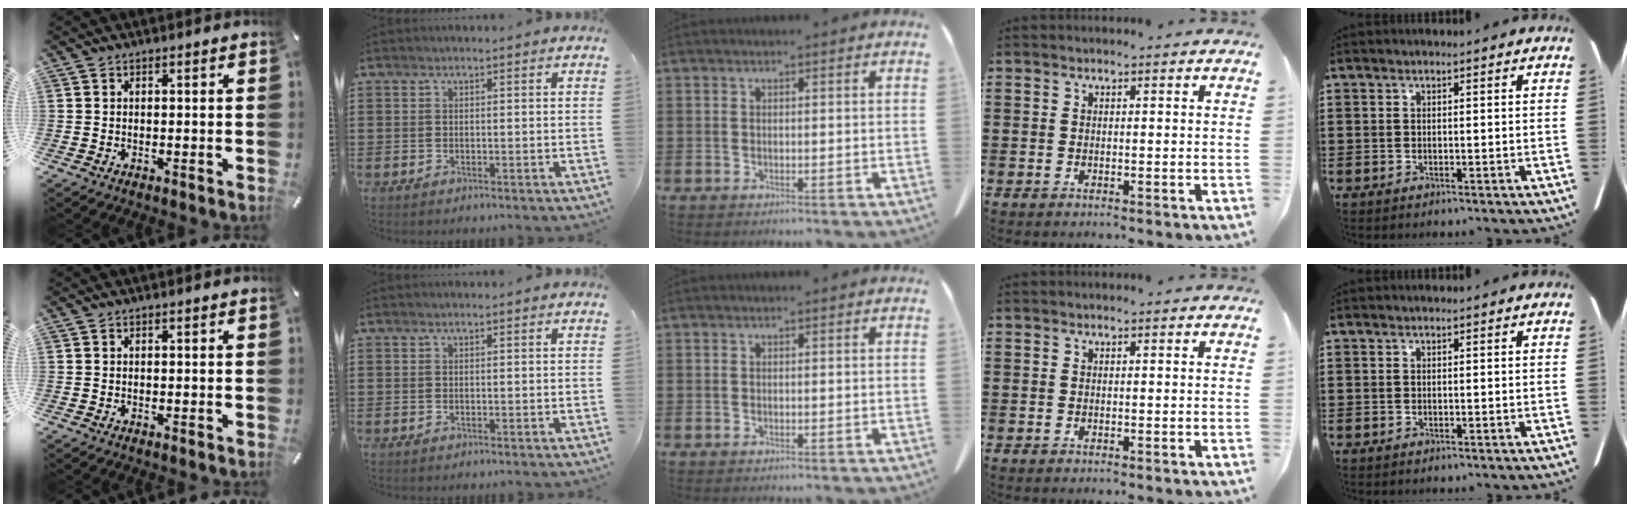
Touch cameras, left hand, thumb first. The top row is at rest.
{}